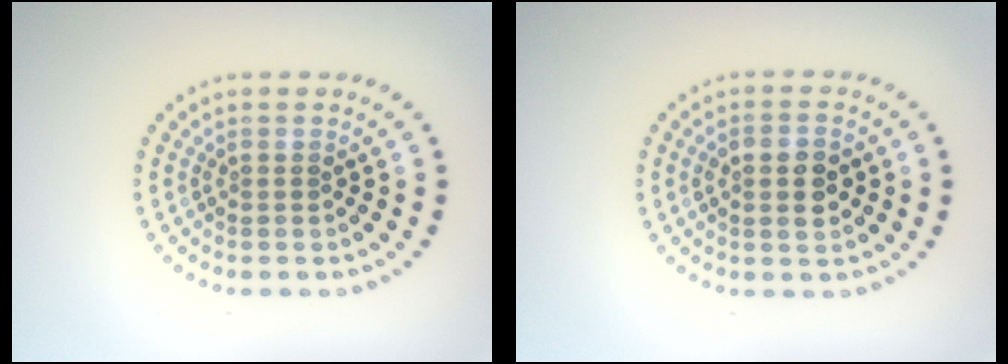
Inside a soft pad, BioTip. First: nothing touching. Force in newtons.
{"total": 2.8, "press": 2.8, "slide": 0.4}